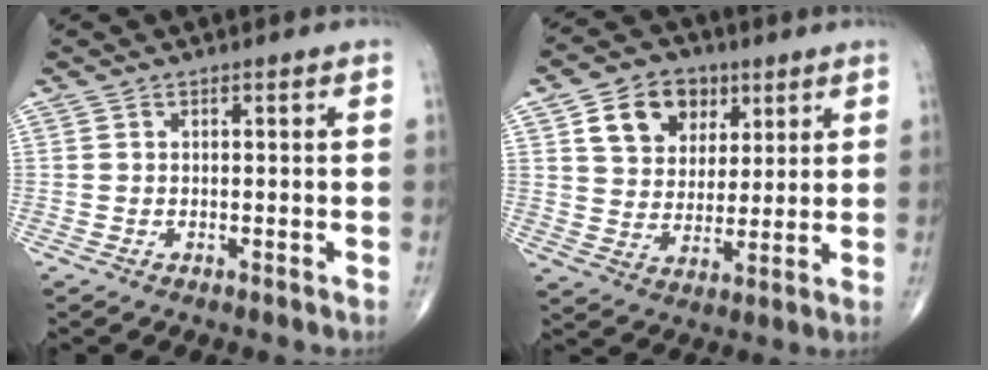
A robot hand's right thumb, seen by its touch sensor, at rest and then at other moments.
{"total": 14.4, "force": [6.3, 10.7, 7.2], "torque": [-0.082, -0.013, 0.110]}